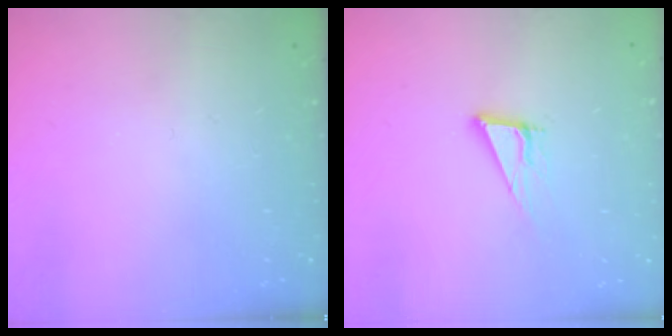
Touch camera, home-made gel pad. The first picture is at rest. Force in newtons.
{"total": 7.6, "press": 7.3, "slide": 2.3}